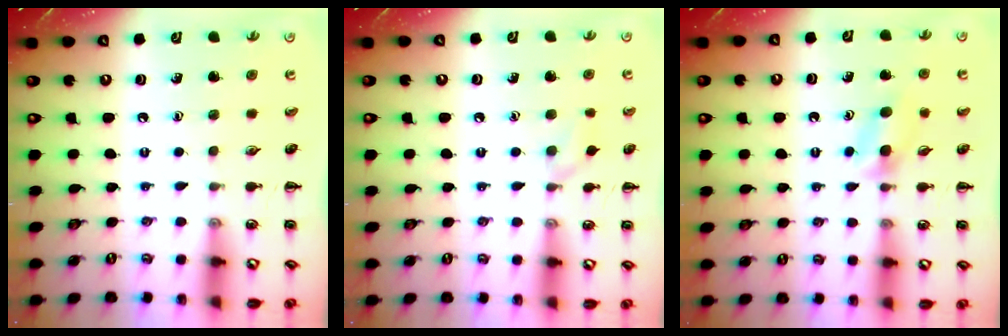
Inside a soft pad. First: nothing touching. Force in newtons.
{"total": 5.2, "press": 4.8, "slide": 1.8}
{"total": 3.2, "press": 3.0, "slide": 1.3}